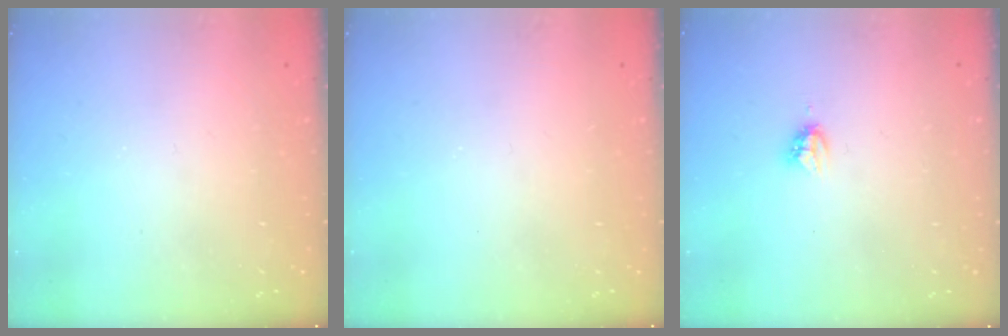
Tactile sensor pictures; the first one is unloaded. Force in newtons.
{"total": 0.0}
{"total": 3.9, "press": 3.8, "slide": 0.6}